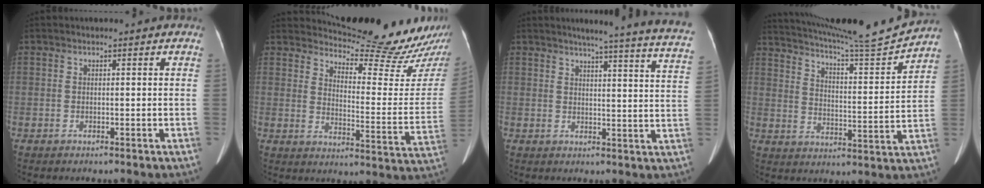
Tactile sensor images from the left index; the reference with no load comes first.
{"total": 16.2, "force": [15.9, 0.5, 3.1], "torque": [-0.045, -0.102, 0.194]}
{"total": 20.1, "force": [18.0, -0.9, 9.0], "torque": [-0.117, -0.069, 0.196]}
{"total": 16.1, "force": [15.3, -2.3, 4.2], "torque": [-0.084, -0.051, 0.229]}